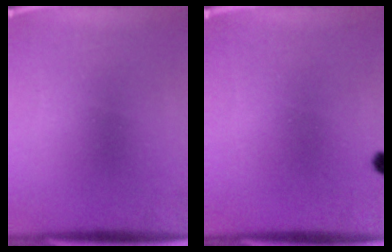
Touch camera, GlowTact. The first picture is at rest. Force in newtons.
{"total": 1.2}